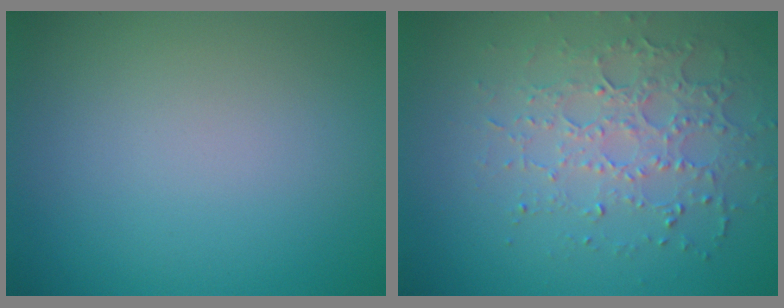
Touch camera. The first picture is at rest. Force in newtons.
{"total": 3.5, "press": 3.3, "slide": 1.2}